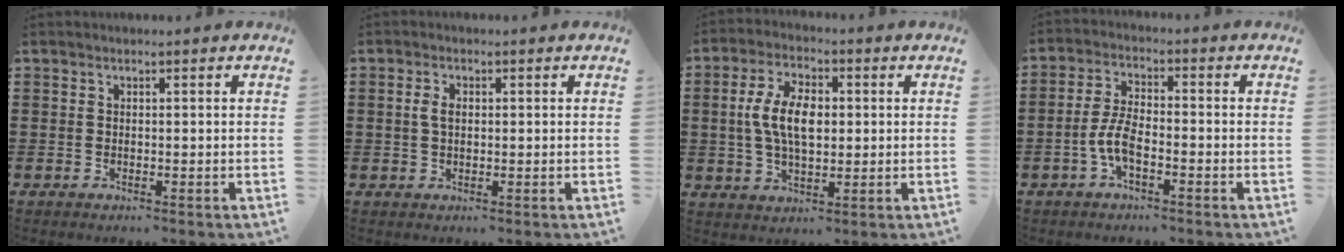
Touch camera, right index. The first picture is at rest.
{"total": 2.3, "force": [0.3, 1.3, 1.8], "torque": [-0.039, 0.008, 0.003]}
{"total": 7.9, "force": [0.5, 3.9, 6.8], "torque": [-0.151, 0.007, 0.004]}
{"total": 5.6, "force": [-2.1, 2.1, 4.8], "torque": [-0.117, -0.004, -0.047]}